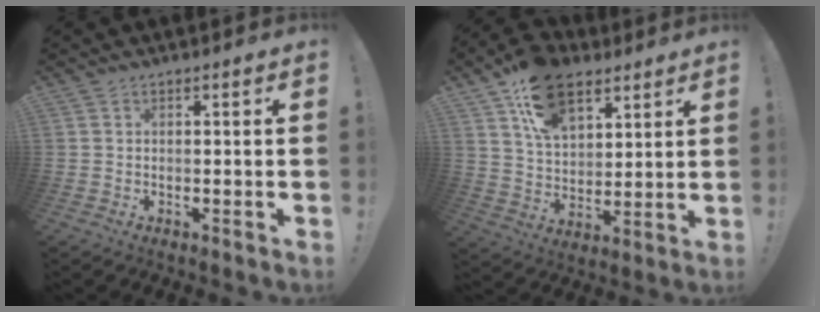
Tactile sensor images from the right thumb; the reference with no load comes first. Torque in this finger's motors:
{"motor_torque": [1.98, 2.07, 1.26, 1.04, 0.15]}